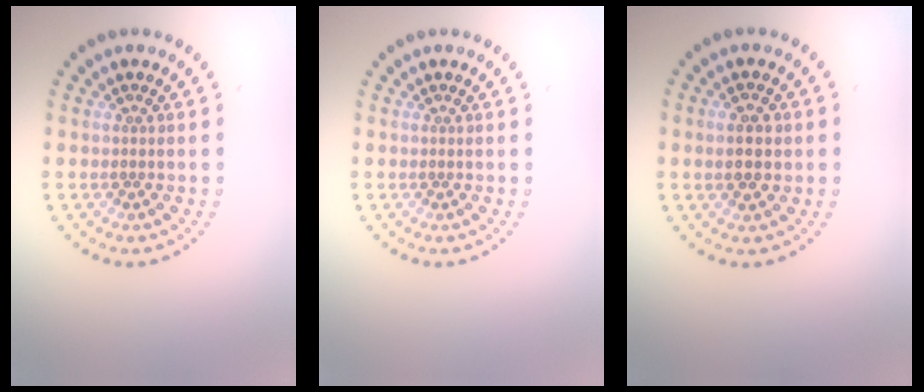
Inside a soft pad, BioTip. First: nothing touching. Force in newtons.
{"total": 0.0}
{"total": 2.7, "press": 2.7, "slide": 0.5}